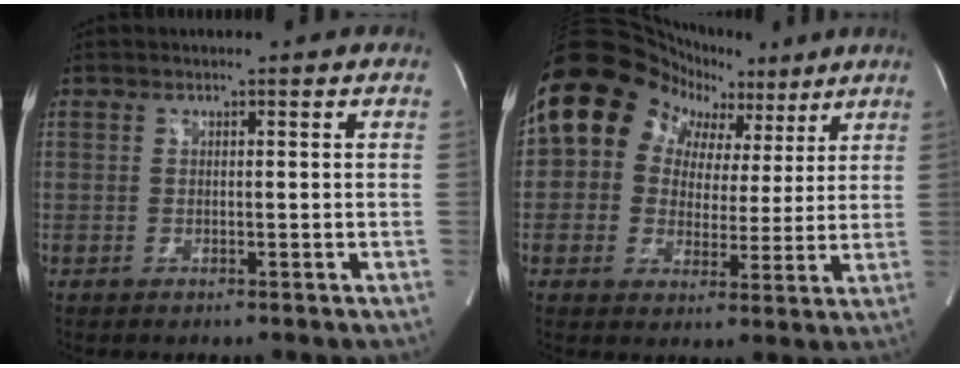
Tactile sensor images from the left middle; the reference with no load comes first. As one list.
[{"total": 12.7, "force": [4.9, 10.8, 4.5], "torque": [-0.059, 0.064, 0.082]}]